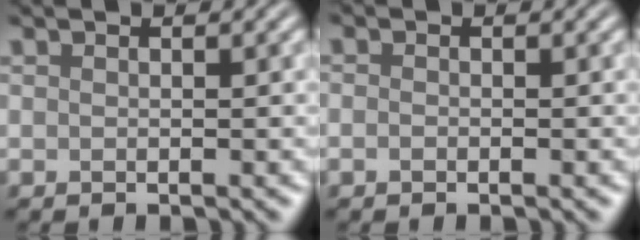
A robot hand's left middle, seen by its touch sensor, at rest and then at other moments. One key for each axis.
{"total": 0.6, "fx": -0.3, "fy": 0.5, "fz": 0.2, "tx": -0.004, "ty": 0.000, "tz": -0.009}